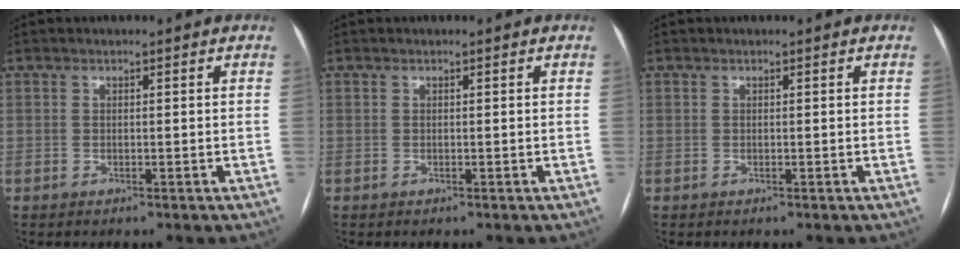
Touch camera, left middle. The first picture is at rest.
{"total": 0.0}
{"total": 0.0}